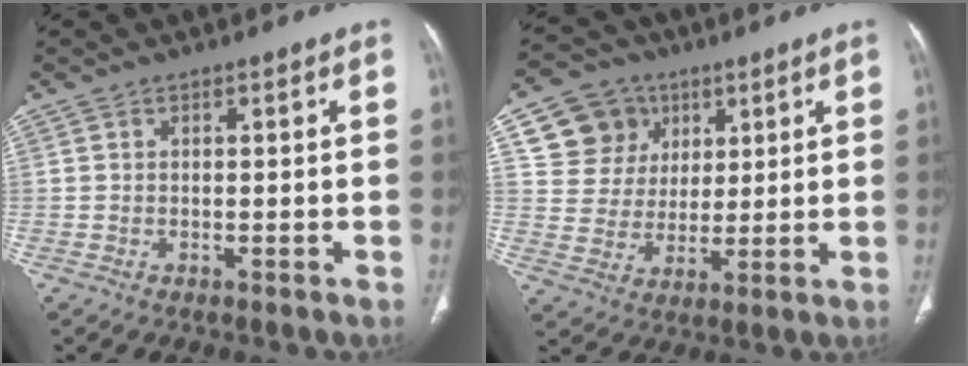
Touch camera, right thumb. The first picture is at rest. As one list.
[{"total": 11.7, "force": [5.1, 10.1, 2.9], "torque": [-0.018, -0.011, 0.097]}]